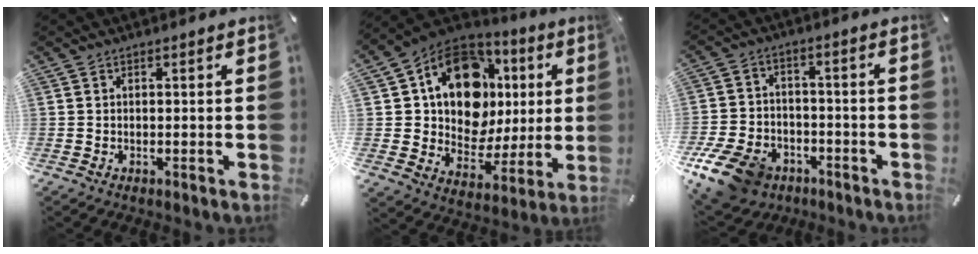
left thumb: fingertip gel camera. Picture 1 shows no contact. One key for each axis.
{"total": 17.6, "fx": 6.2, "fy": 12.9, "fz": 10.2, "tx": -0.174, "ty": -0.033, "tz": 0.112}
{"total": 12.3, "fx": -7.4, "fy": 8.0, "fz": 5.7, "tx": -0.119, "ty": 0.053, "tz": -0.133}